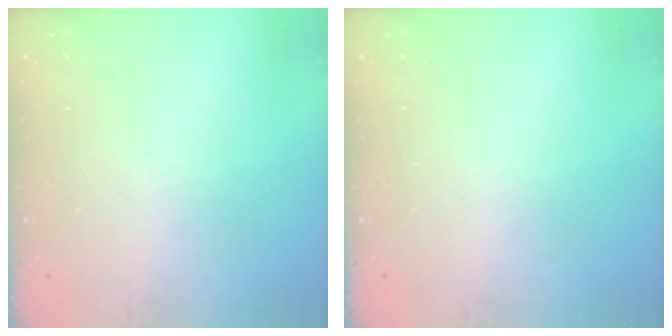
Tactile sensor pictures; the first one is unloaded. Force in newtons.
{"total": 0.0}